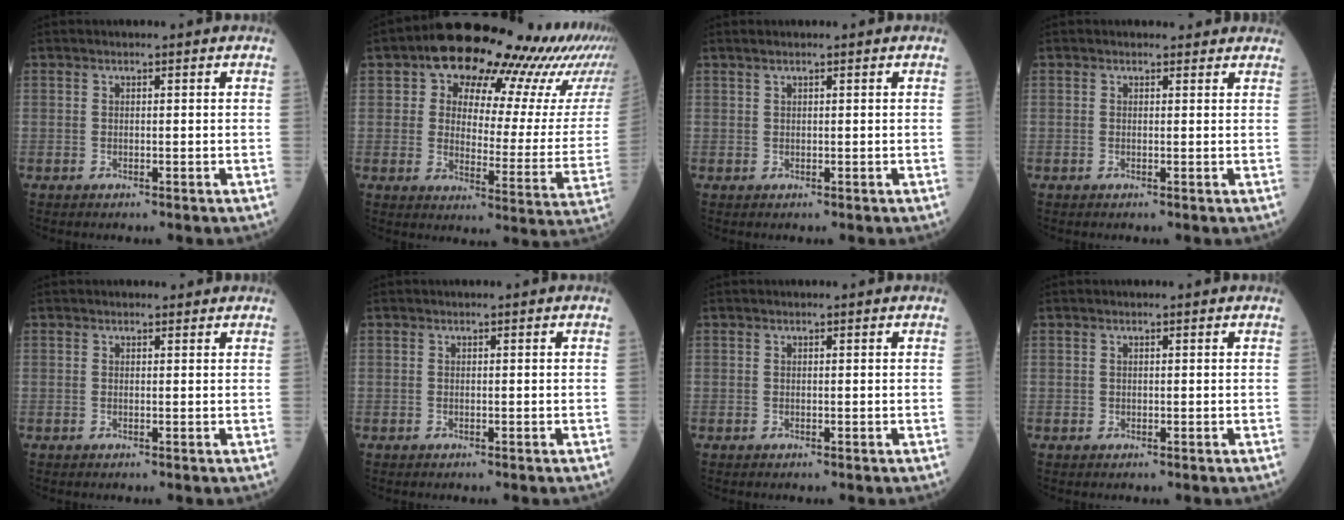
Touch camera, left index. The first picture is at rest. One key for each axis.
{"total": 21.0, "fx": 16.0, "fy": 7.0, "fz": 11.8, "tx": -0.139, "ty": -0.005, "tz": 0.180}
{"total": 0.9, "fx": 0.7, "fy": 0.1, "fz": 0.5, "tx": -0.015, "ty": 0.010, "tz": 0.017}
{"total": 2.0, "fx": 1.7, "fy": 1.0, "fz": 0.1, "tx": -0.002, "ty": 0.003, "tz": 0.008}
{"total": 0.8, "fx": 0.7, "fy": 0.4, "fz": 0.0, "tx": -0.007, "ty": 0.001, "tz": 0.007}
{"total": 0.0}
{"total": 0.0}
{"total": 0.0}